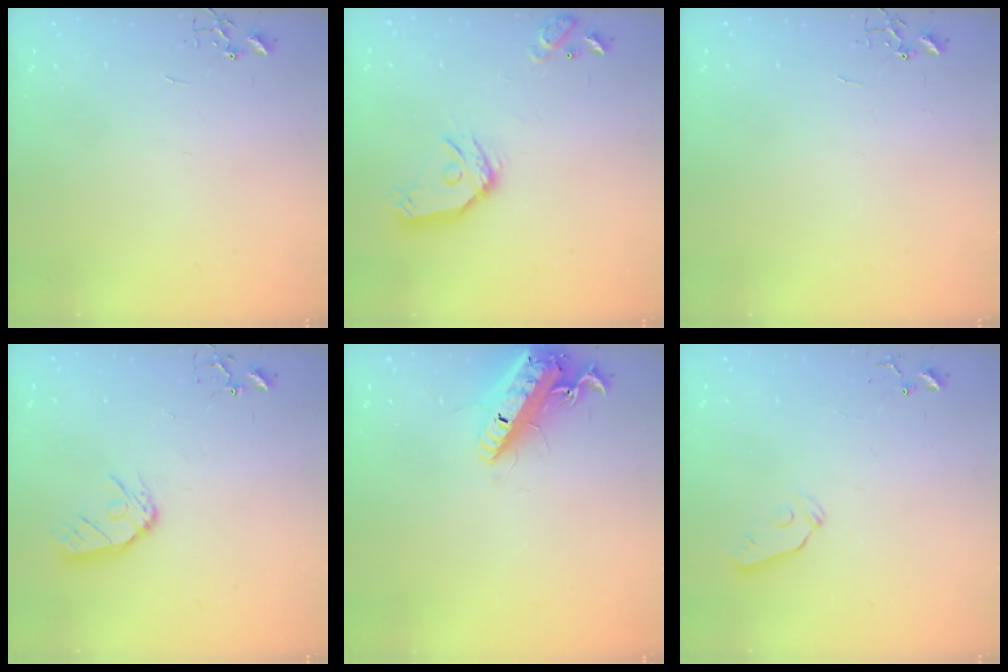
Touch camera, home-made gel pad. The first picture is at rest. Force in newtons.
{"total": 14.0, "press": 13.8, "slide": 1.9}
{"total": 0.0}
{"total": 10.7, "press": 10.6, "slide": 1.2}
{"total": 17.3, "press": 17.0, "slide": 3.4}
{"total": 3.8, "press": 3.8, "slide": 0.3}